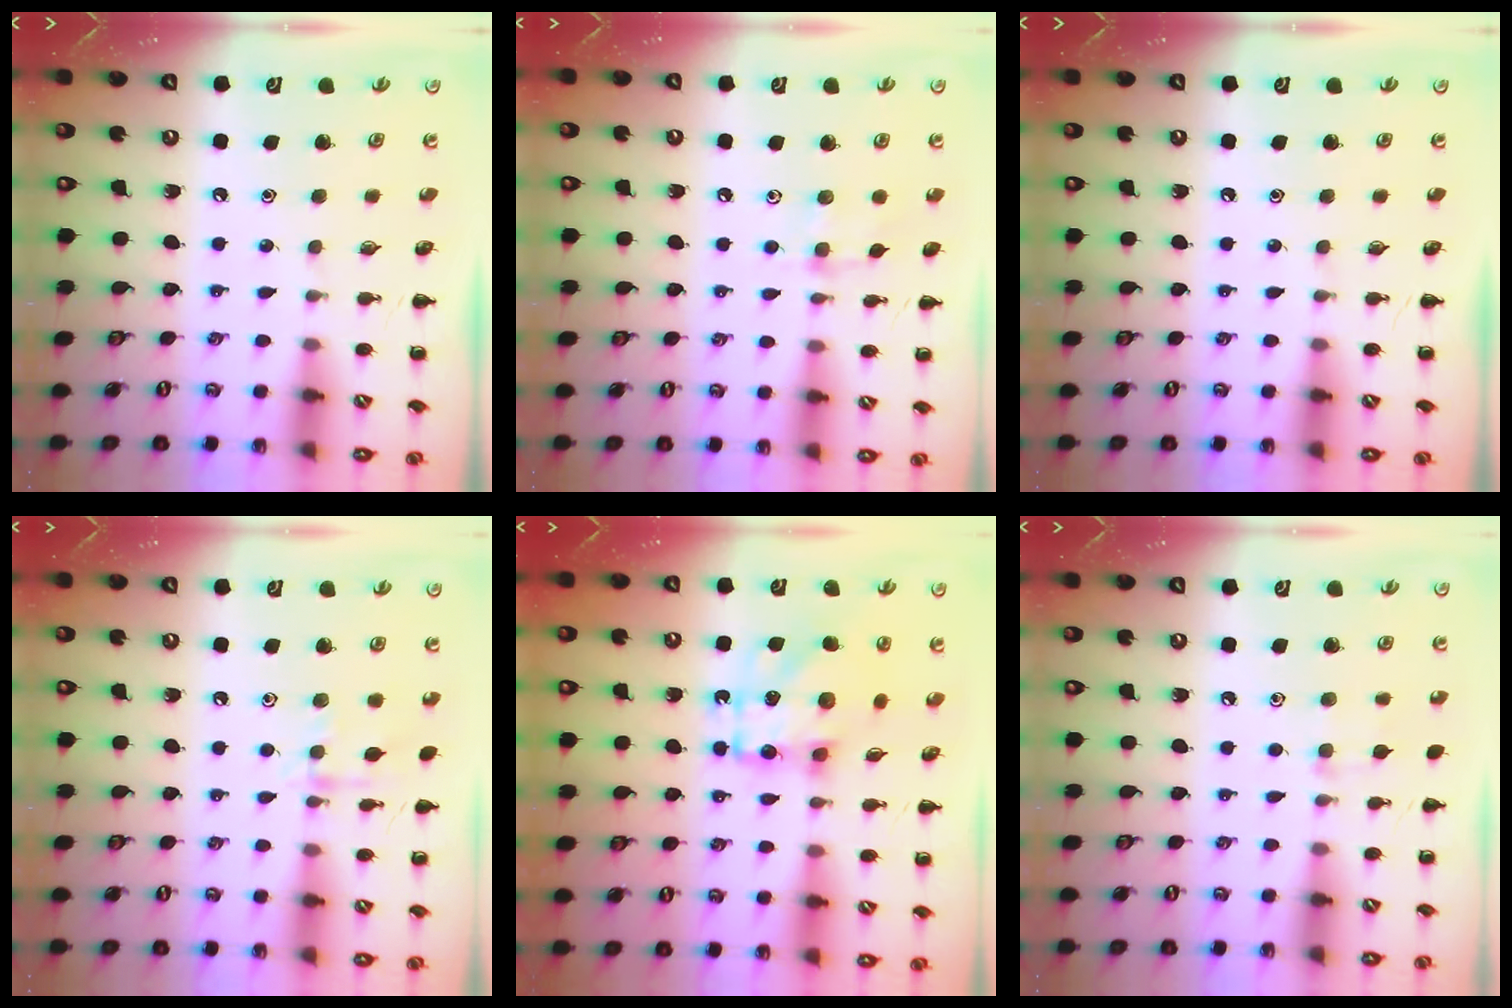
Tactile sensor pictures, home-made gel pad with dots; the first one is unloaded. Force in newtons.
{"total": 4.3, "press": 4.2, "slide": 1.2}
{"total": 0.0}
{"total": 7.6, "press": 7.5, "slide": 1.5}
{"total": 12.3, "press": 12.2, "slide": 1.5}
{"total": 6.5, "press": 6.0, "slide": 2.3}